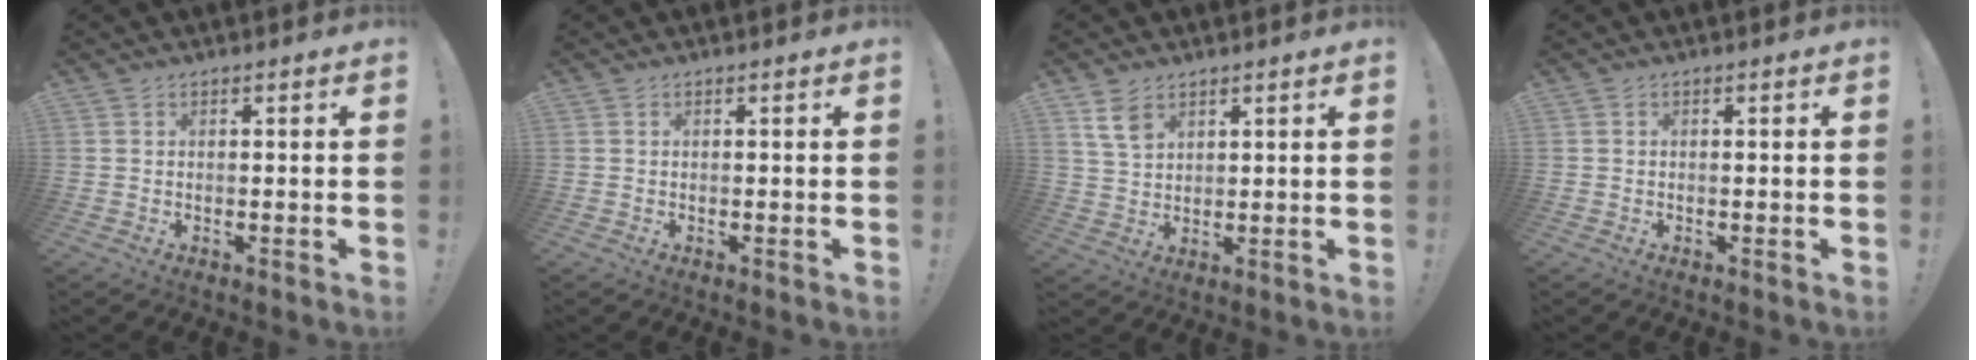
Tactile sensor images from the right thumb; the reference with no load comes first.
{"total": 0.0}
{"total": 6.4, "force": [3.7, 3.8, 3.5], "torque": [-0.056, -0.013, 0.071]}
{"total": 0.0}